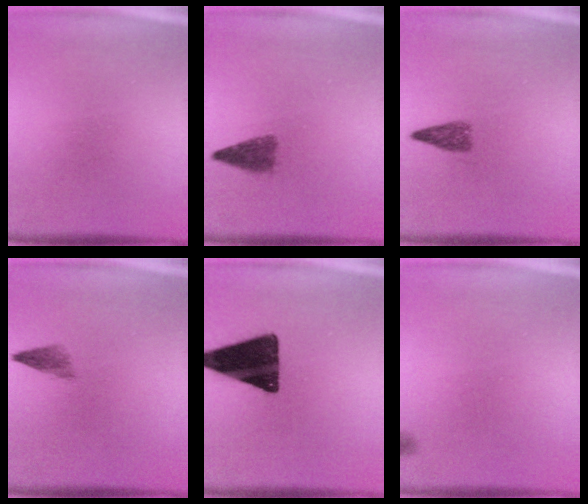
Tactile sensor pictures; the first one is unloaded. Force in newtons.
{"total": 2.8}
{"total": 2.3}
{"total": 1.9}
{"total": 16.5}
{"total": 0.7}